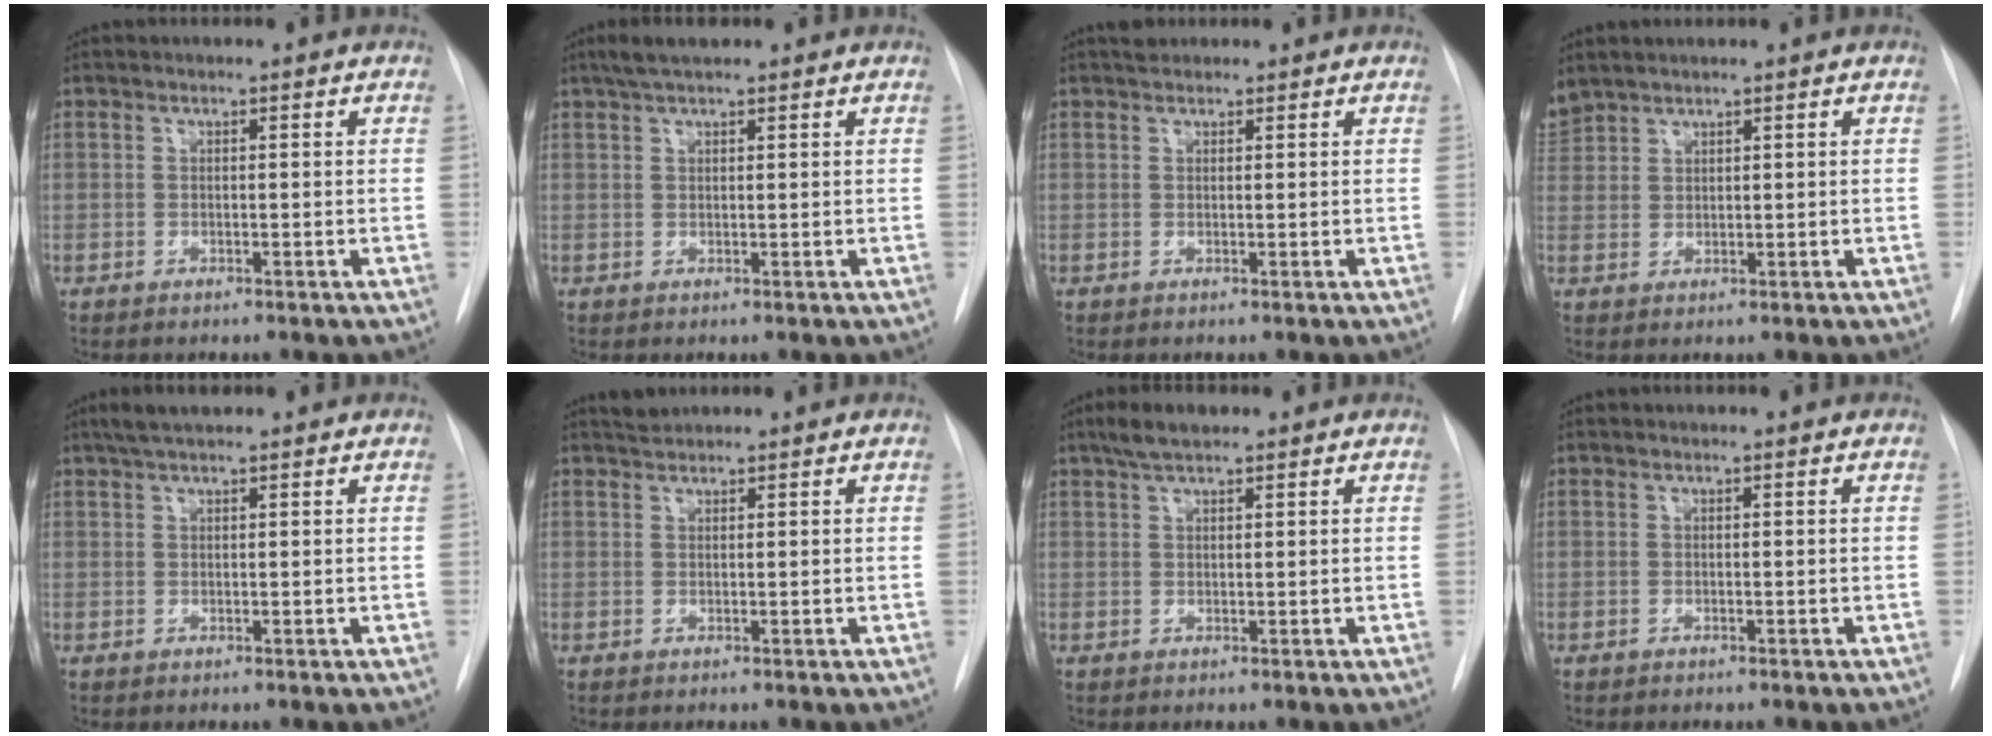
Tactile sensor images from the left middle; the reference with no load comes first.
{"total": 3.7, "force": [2.8, 0.7, 2.2], "torque": [-0.044, 0.019, 0.050]}
{"total": 1.5, "force": [1.3, 0.7, 0.3], "torque": [-0.007, 0.013, 0.020]}
{"total": 3.2, "force": [3.0, 1.0, 0.2], "torque": [-0.016, 0.017, 0.068]}
{"total": 3.4, "force": [2.7, 0.6, 2.0], "torque": [-0.038, 0.018, 0.047]}
{"total": 1.4, "force": [1.3, 0.2, 0.1], "torque": [-0.006, 0.006, 0.027]}
{"total": 3.7, "force": [2.8, 1.0, 2.3], "torque": [-0.049, 0.012, 0.051]}
{"total": 0.0}